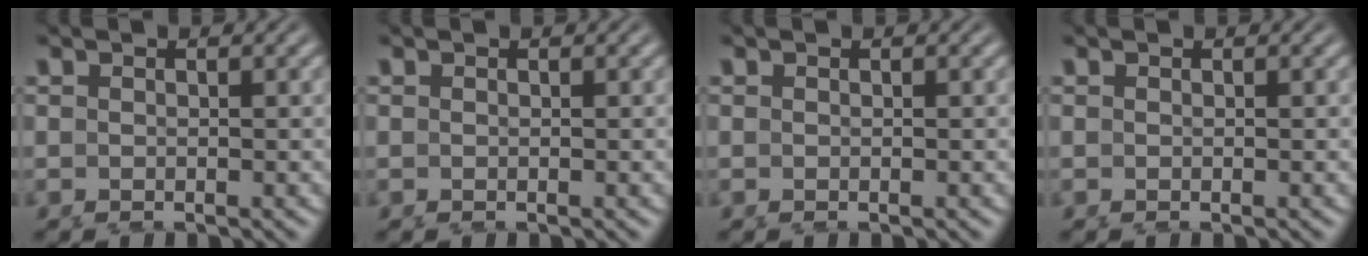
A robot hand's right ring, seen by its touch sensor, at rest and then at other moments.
{"total": 0.0}
{"total": 0.0}
{"total": 0.0}